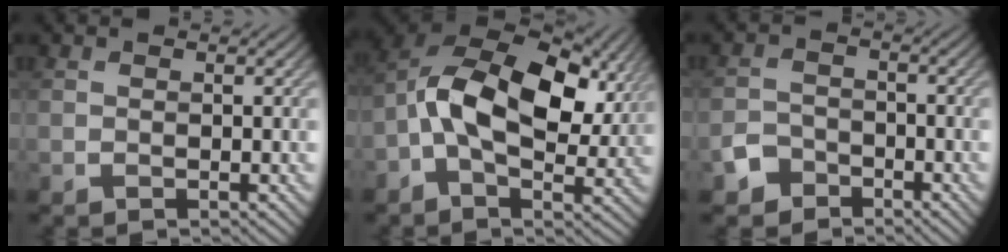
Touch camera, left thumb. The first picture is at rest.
{"total": 14.9, "force": [1.3, 8.6, 12.2], "torque": [-0.241, 0.013, 0.011]}
{"total": 3.4, "force": [-2.5, 2.1, 0.8], "torque": [-0.016, 0.000, -0.058]}